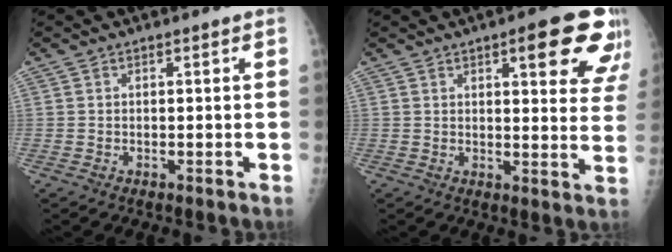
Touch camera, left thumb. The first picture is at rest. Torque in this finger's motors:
{"motor_torque": [2.75, 2.26, 1.48, -0.53, 0.06]}